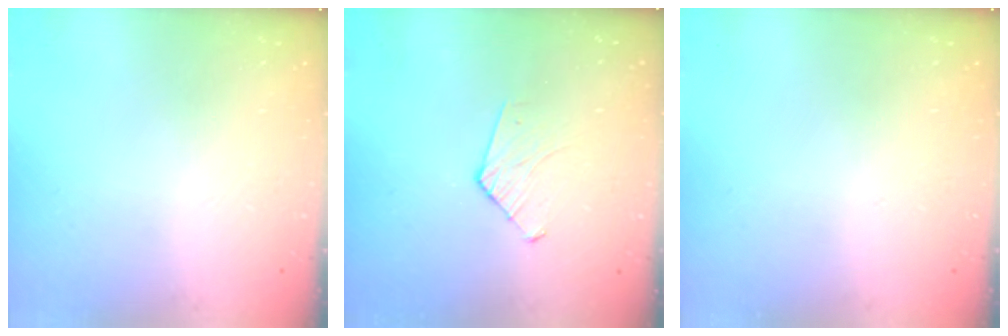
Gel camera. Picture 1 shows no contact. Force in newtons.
{"total": 6.2, "press": 6.2, "slide": 0.5}
{"total": 0.0}